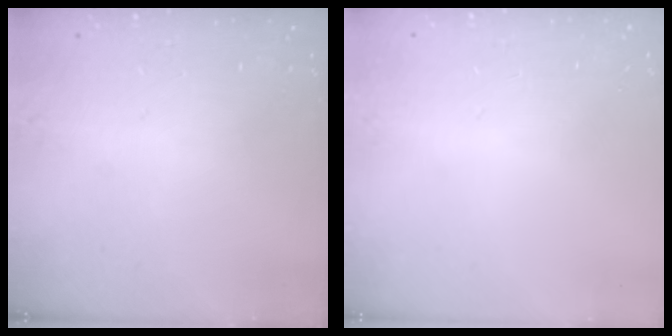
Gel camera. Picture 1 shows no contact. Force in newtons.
{"total": 0.0}